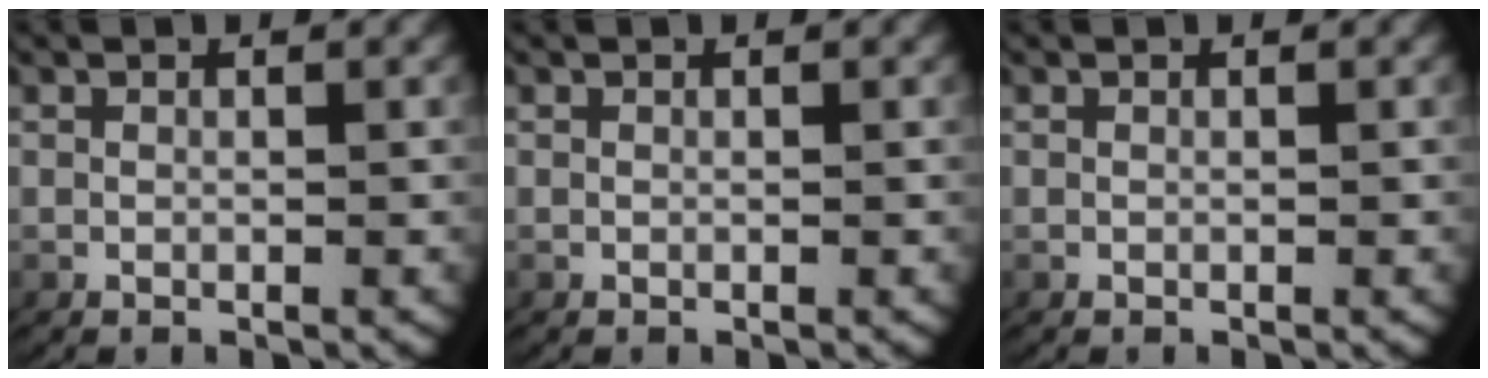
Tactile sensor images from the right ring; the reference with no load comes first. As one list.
[{"total": 0.0}, {"total": 0.0}]